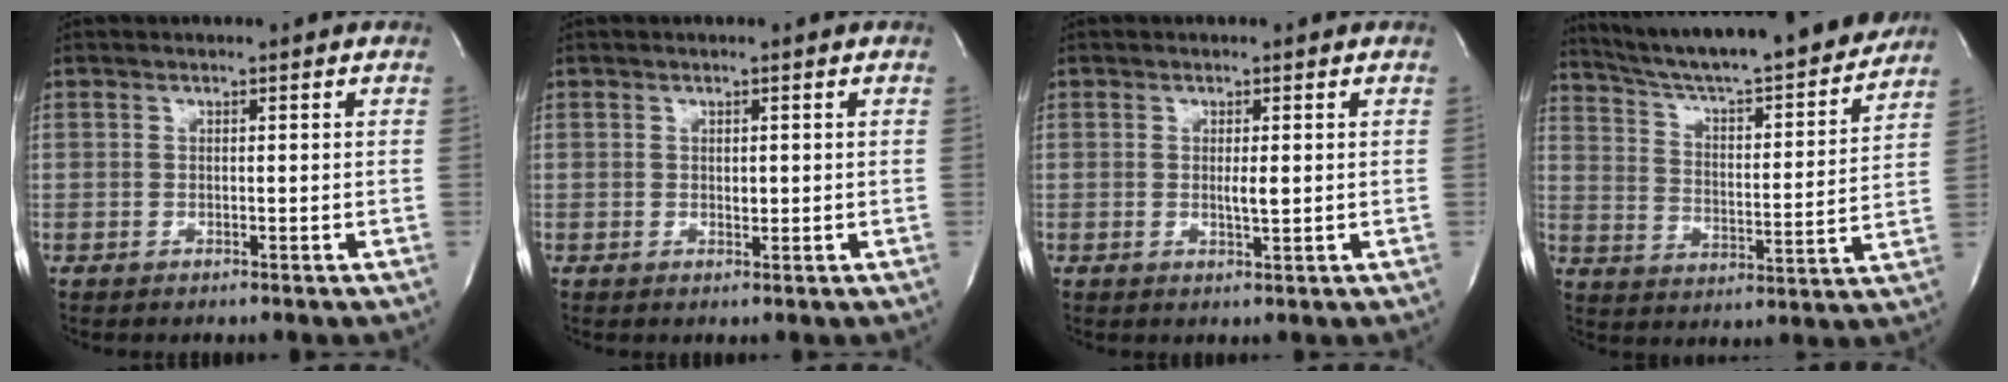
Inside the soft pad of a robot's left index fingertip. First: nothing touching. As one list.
[{"total": 0.8, "force": [0.2, 0.5, 0.6], "torque": [-0.007, -0.001, 0.004]}, {"total": 1.6, "force": [0.2, 0.2, 1.6], "torque": [-0.032, -0.003, 0.003]}, {"total": 23.0, "force": [20.9, 2.0, 9.4], "torque": [-0.154, -0.022, 0.301]}]